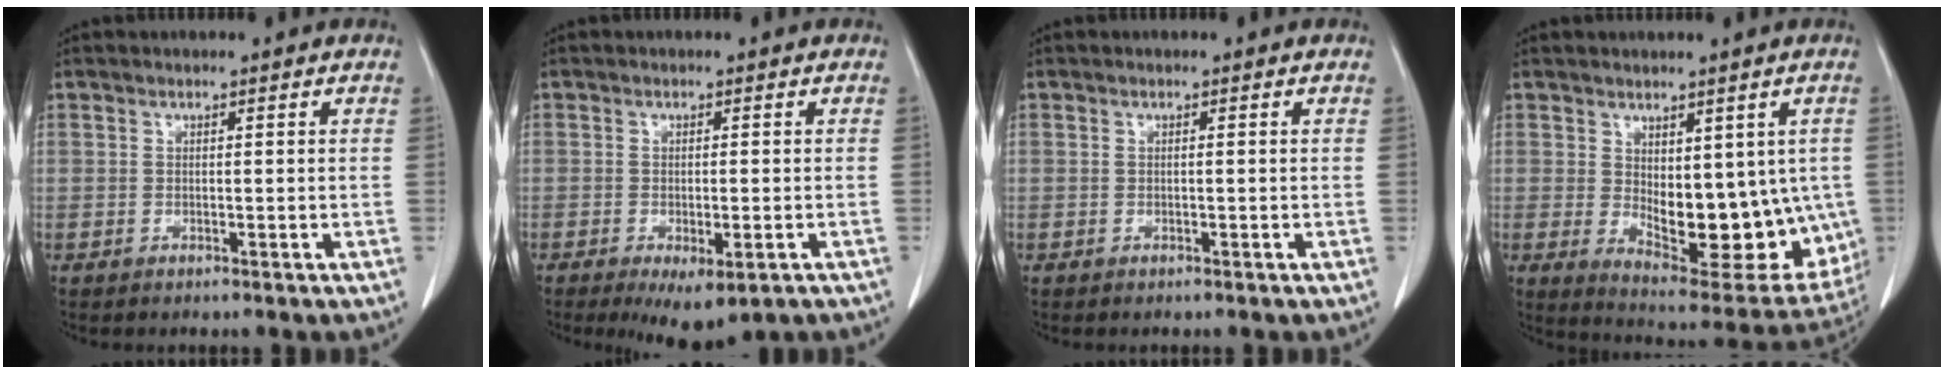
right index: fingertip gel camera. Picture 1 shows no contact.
{"total": 6.0, "force": [-3.2, 2.0, 4.7], "torque": [-0.065, -0.015, -0.039]}
{"total": 0.0}
{"total": 15.8, "force": [-0.6, 7.8, 13.7], "torque": [-0.176, -0.016, 0.016]}